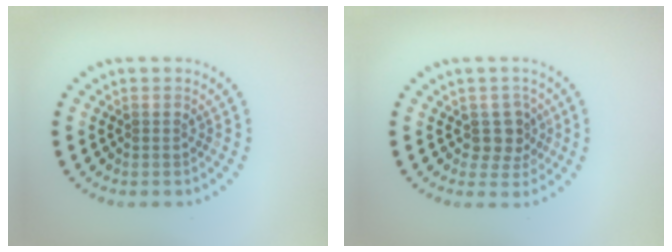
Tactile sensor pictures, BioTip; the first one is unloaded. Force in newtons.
{"total": 2.4, "press": 1.9, "slide": 1.5}